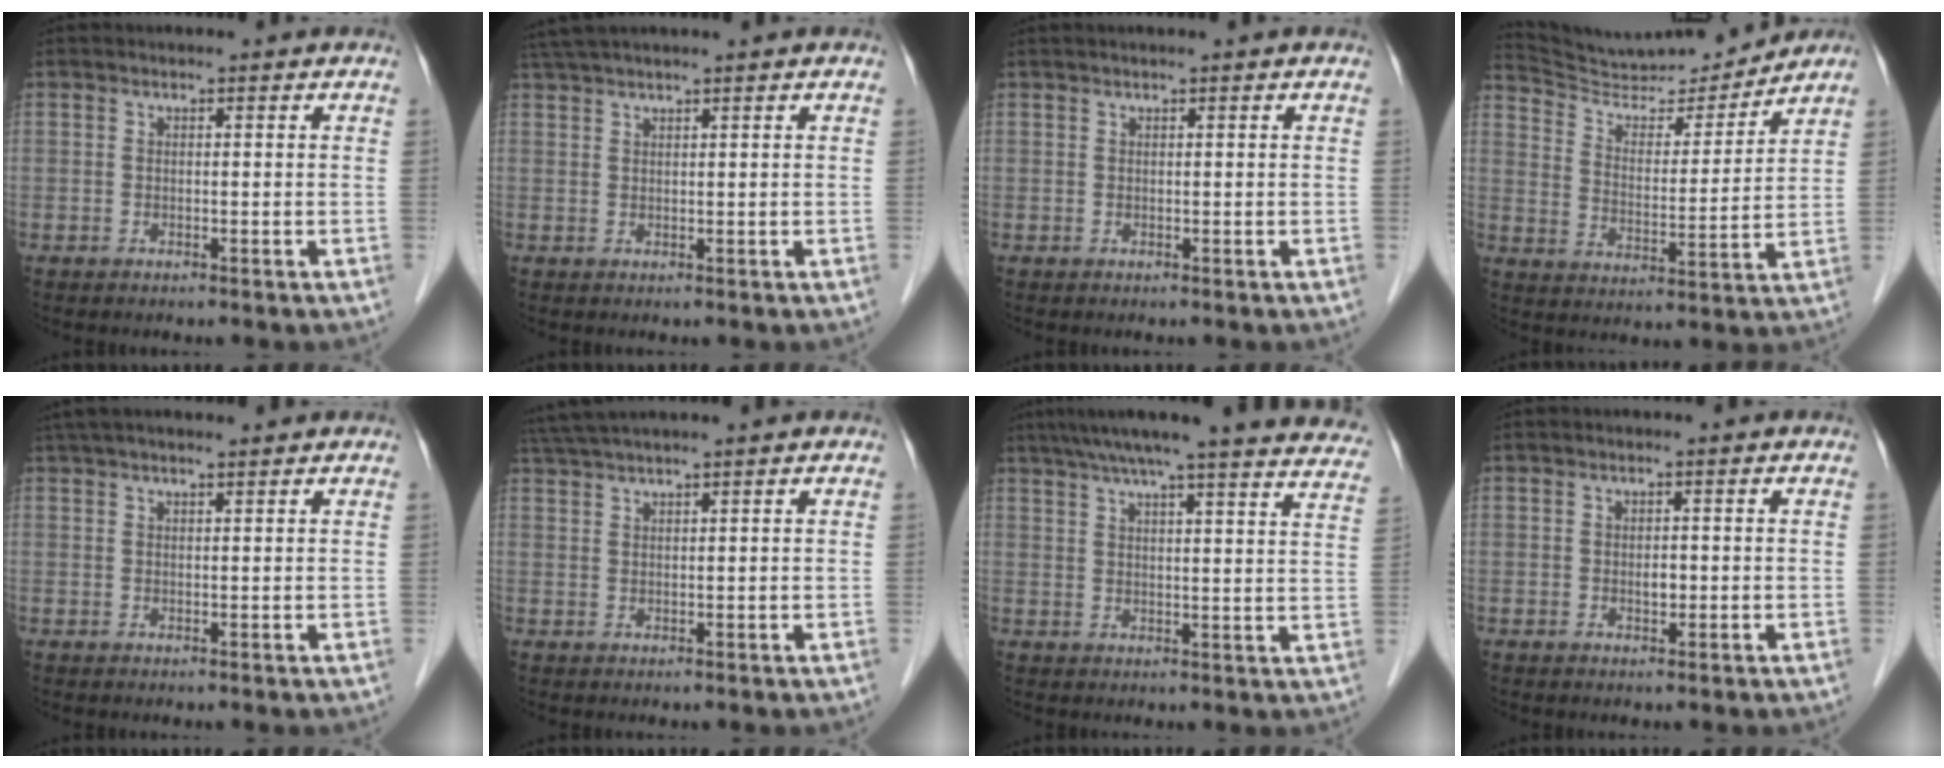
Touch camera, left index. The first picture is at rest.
{"total": 4.6, "force": [3.9, -0.5, 2.5], "torque": [-0.046, 0.032, 0.076]}
{"total": 0.6, "force": [0.4, -0.1, 0.4], "torque": [-0.010, 0.008, 0.013]}
{"total": 13.3, "force": [13.0, 1.4, 2.3], "torque": [-0.046, 0.001, 0.218]}
{"total": 7.2, "force": [6.1, 0.7, 3.8], "torque": [-0.062, 0.036, 0.095]}
{"total": 5.1, "force": [4.2, -1.0, 2.6], "torque": [-0.053, 0.028, 0.086]}
{"total": 27.0, "force": [24.1, 1.4, 12.0], "torque": [-0.180, -0.033, 0.286]}
{"total": 1.3, "force": [-0.1, 0.7, 1.1], "torque": [-0.019, 0.000, 0.000]}